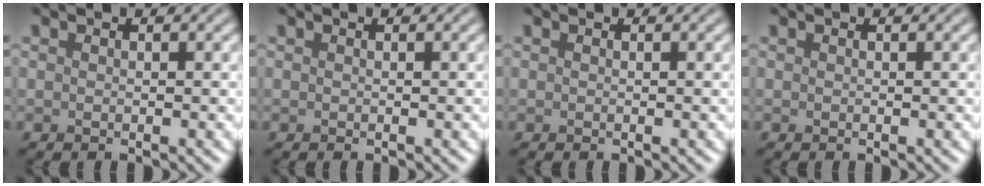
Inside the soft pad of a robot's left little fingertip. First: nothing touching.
{"total": 0.0}
{"total": 0.0}
{"total": 0.0}